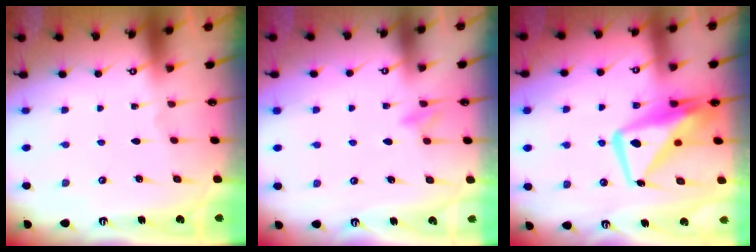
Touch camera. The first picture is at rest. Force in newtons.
{"total": 8.0, "press": 7.9, "slide": 0.9}
{"total": 12.0, "press": 11.9, "slide": 1.2}